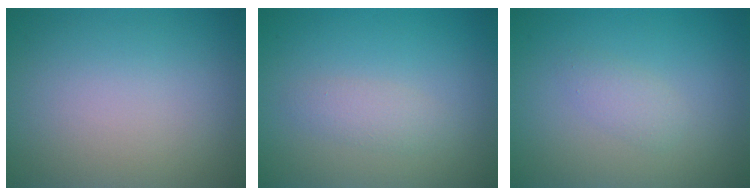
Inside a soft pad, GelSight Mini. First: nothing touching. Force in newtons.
{"total": 1.4, "press": 1.4, "slide": 0.1}
{"total": 1.3, "press": 1.3, "slide": 0.0}